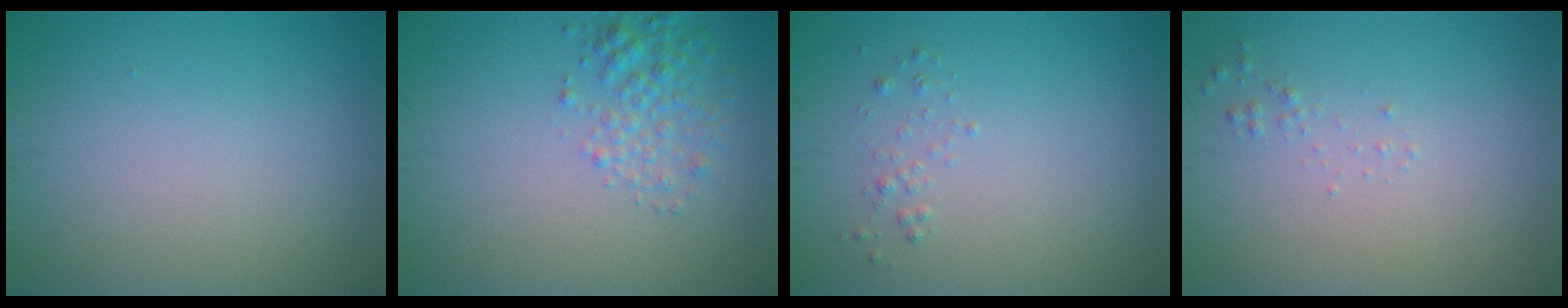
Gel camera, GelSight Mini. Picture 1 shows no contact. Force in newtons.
{"total": 2.6, "press": 2.6, "slide": 0.1}
{"total": 0.7, "press": 0.7, "slide": 0.1}
{"total": 0.6, "press": 0.6, "slide": 0.0}